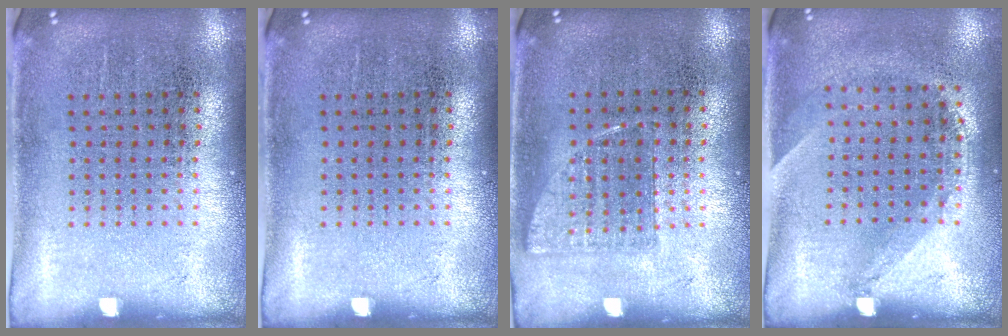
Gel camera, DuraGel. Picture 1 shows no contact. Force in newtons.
{"total": 0.0}
{"total": 0.7, "press": 0.7, "slide": 0.3}
{"total": 1.3, "press": 0.9, "slide": 0.9}